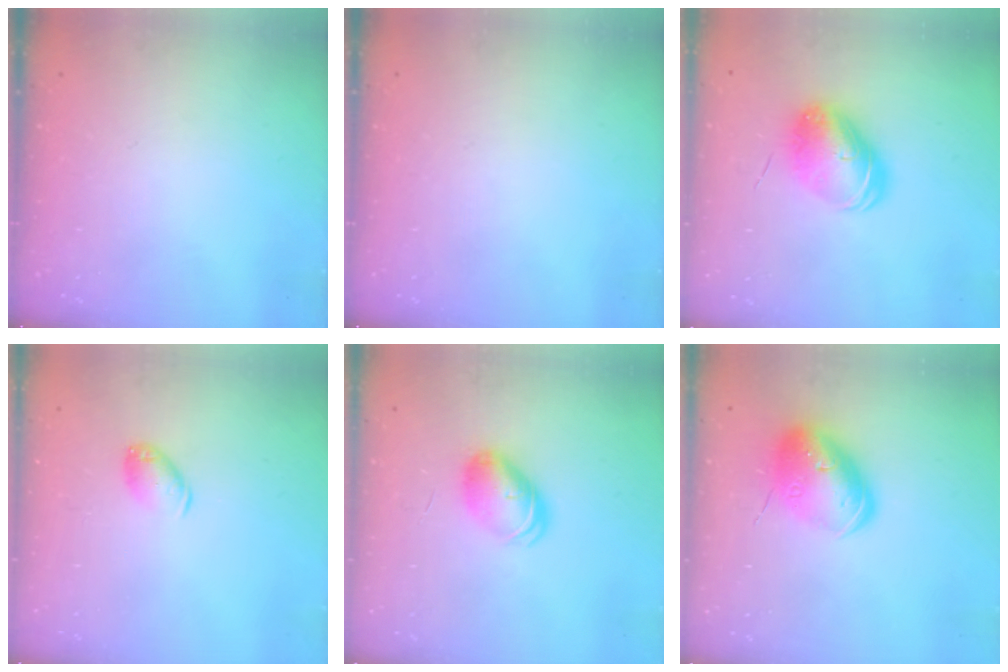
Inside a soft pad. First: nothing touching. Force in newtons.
{"total": 0.0}
{"total": 9.7, "press": 9.6, "slide": 1.8}
{"total": 7.3, "press": 7.2, "slide": 0.9}
{"total": 9.3, "press": 9.3, "slide": 1.1}
{"total": 14.6, "press": 14.4, "slide": 2.4}